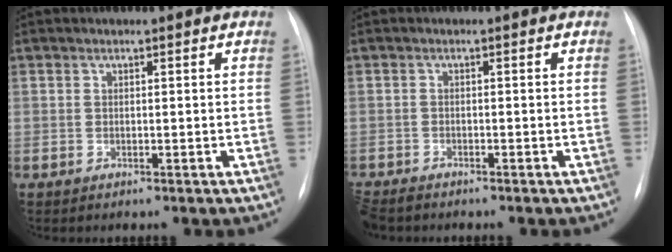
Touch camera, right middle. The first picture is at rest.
{"total": 3.8, "force": [-3.4, 1.3, 1.1], "torque": [-0.019, -0.010, -0.060]}